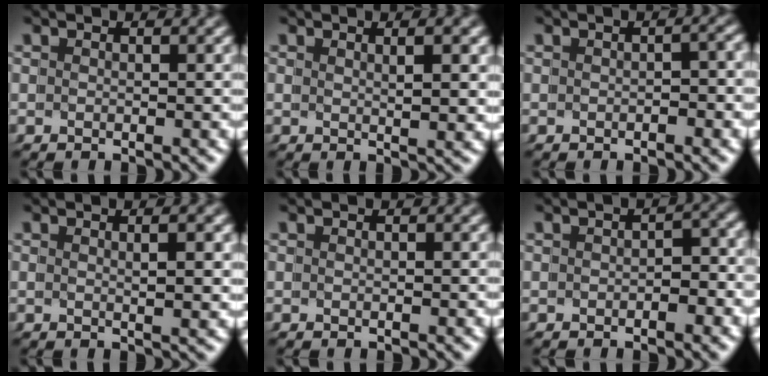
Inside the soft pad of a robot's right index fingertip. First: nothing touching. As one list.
[{"total": 1.4, "force": [0.6, -1.2, 0.4], "torque": [-0.004, -0.007, 0.018]}, {"total": 0.7, "force": [-0.6, 0.2, 0.3], "torque": [0.000, 0.002, -0.013]}, {"total": 1.4, "force": [0.3, -1.3, 0.3], "torque": [-0.002, -0.005, 0.012]}, {"total": 0.0}, {"total": 1.4, "force": [-1.1, 0.8, 0.5], "torque": [0.005, -0.001, -0.020]}]